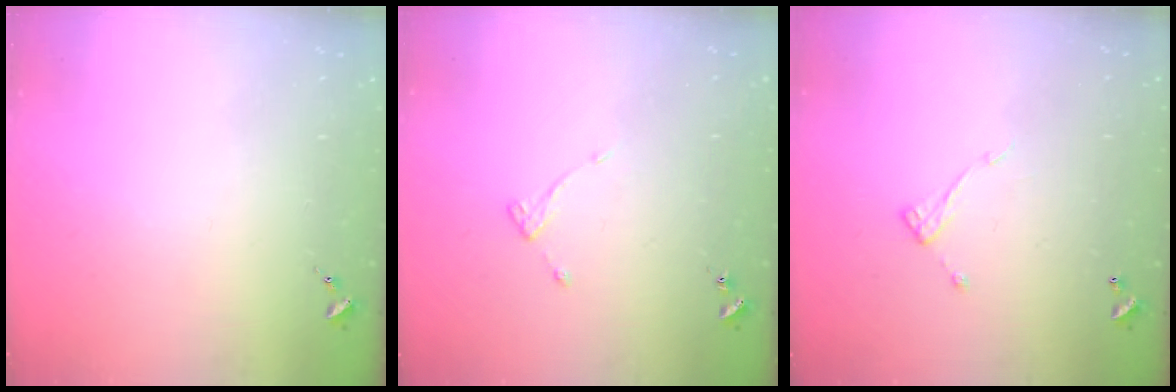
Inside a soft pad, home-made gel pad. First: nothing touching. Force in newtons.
{"total": 3.6, "press": 3.6, "slide": 0.6}
{"total": 7.5, "press": 7.4, "slide": 0.4}